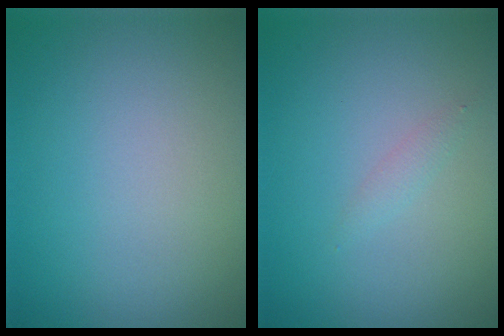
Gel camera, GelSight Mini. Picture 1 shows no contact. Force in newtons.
{"total": 0.8, "press": 0.8, "slide": 0.1}